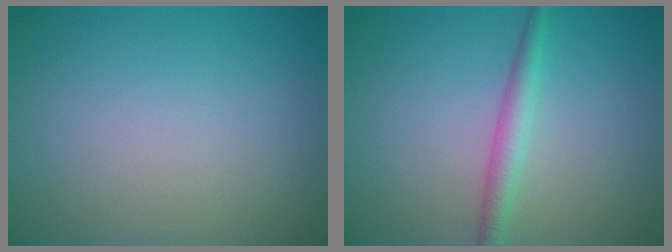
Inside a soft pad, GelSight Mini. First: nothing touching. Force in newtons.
{"total": 2.2, "press": 2.2, "slide": 0.1}